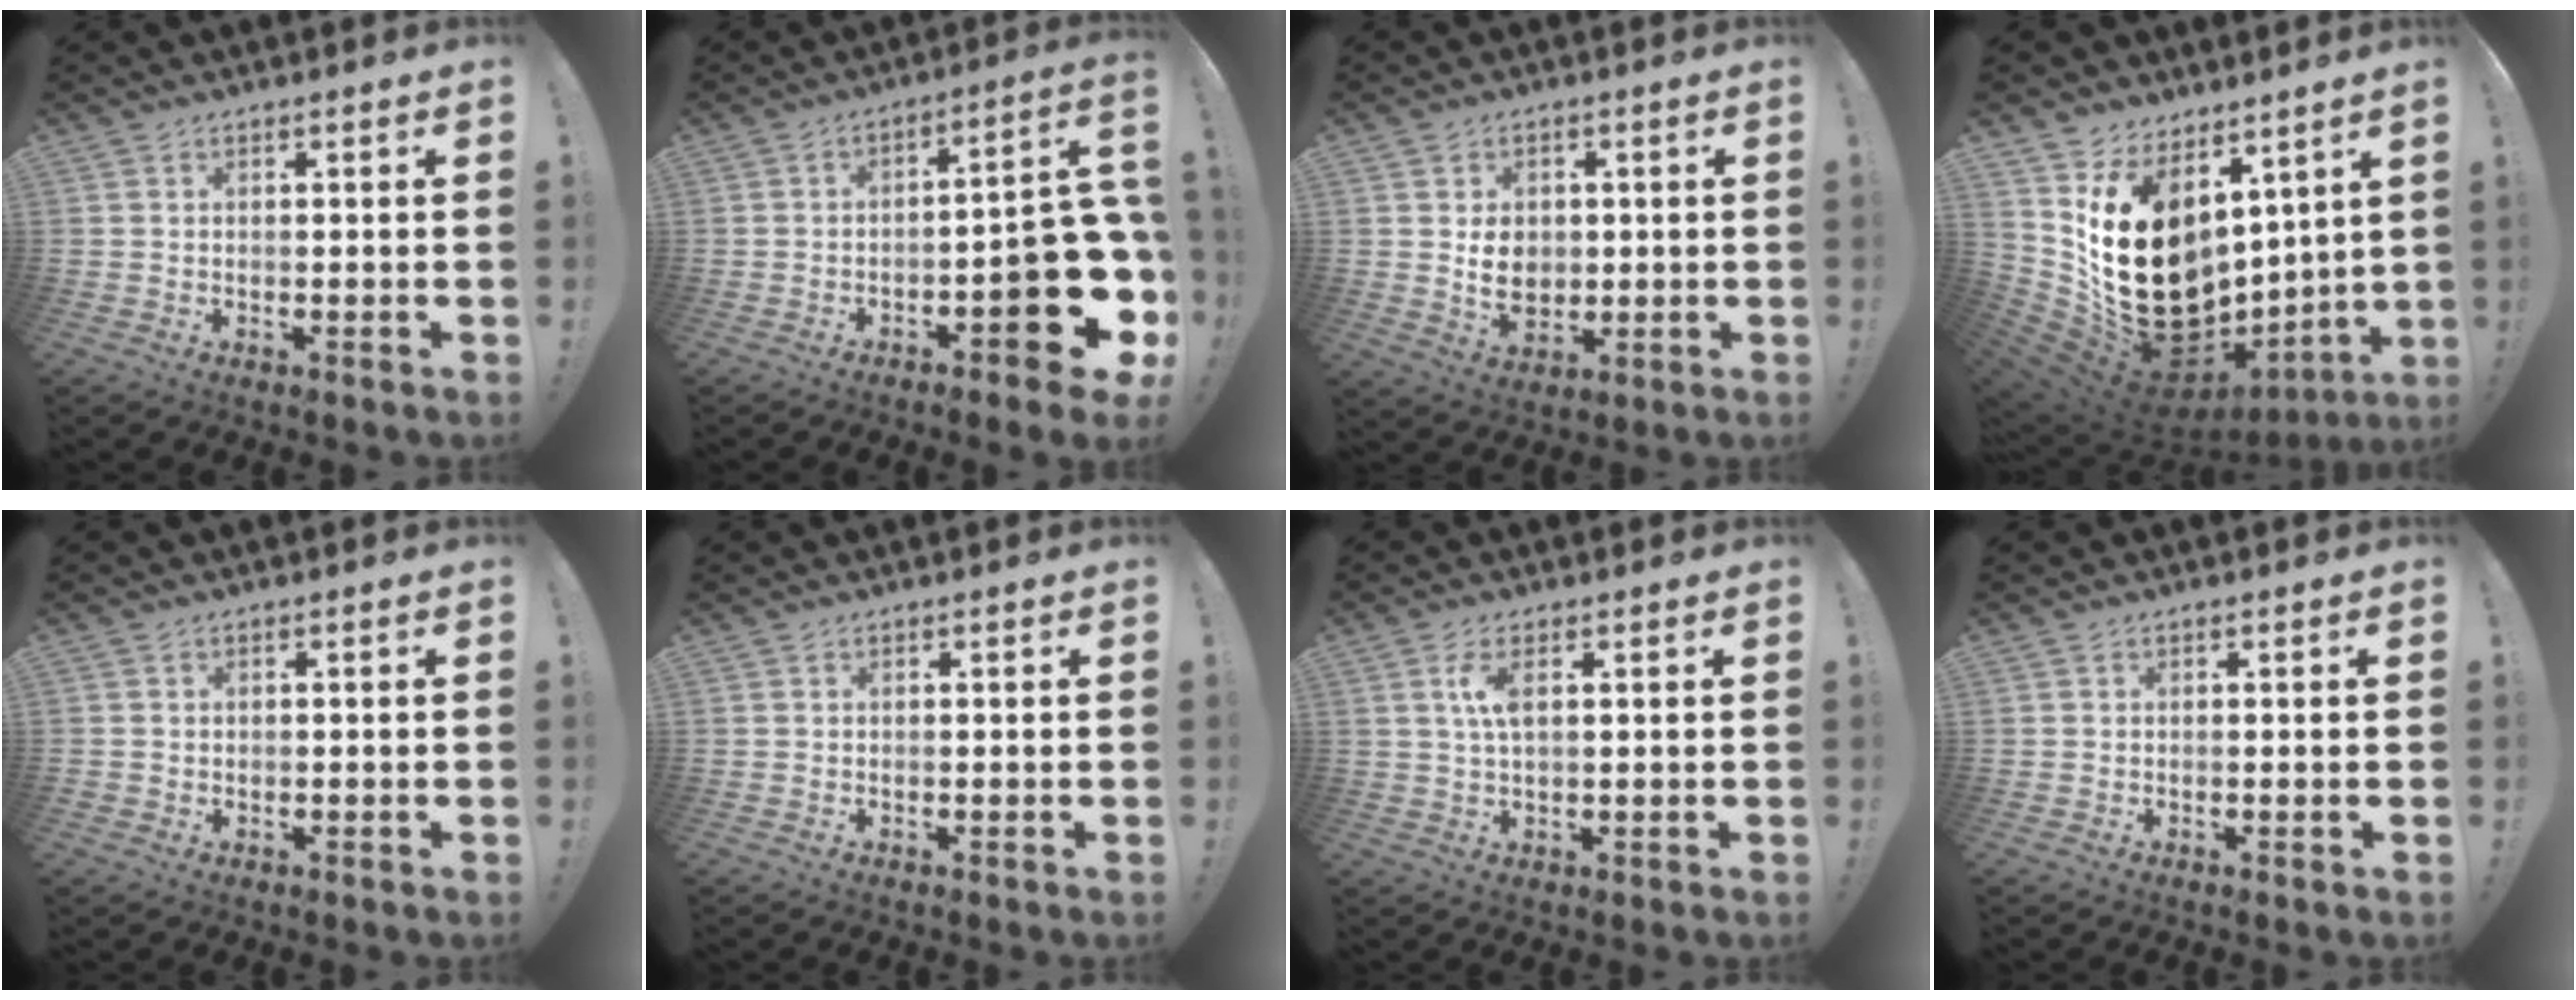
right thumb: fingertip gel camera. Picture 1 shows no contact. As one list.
[{"total": 15.9, "force": [-5.9, 5.4, 13.7], "torque": [-0.150, 0.029, -0.086]}, {"total": 7.6, "force": [0.7, 6.2, 4.2], "torque": [-0.055, -0.003, 0.015]}, {"total": 22.0, "force": [3.1, 16.5, 14.3], "torque": [-0.266, -0.038, 0.089]}, {"total": 0.9, "force": [-0.1, 0.9, 0.1], "torque": [-0.004, 0.003, -0.001]}, {"total": 0.0}, {"total": 5.1, "force": [1.3, 1.9, 4.5], "torque": [-0.083, -0.004, 0.017]}, {"total": 0.5, "force": [0.0, -0.3, 0.4], "torque": [-0.003, -0.004, -0.001]}]